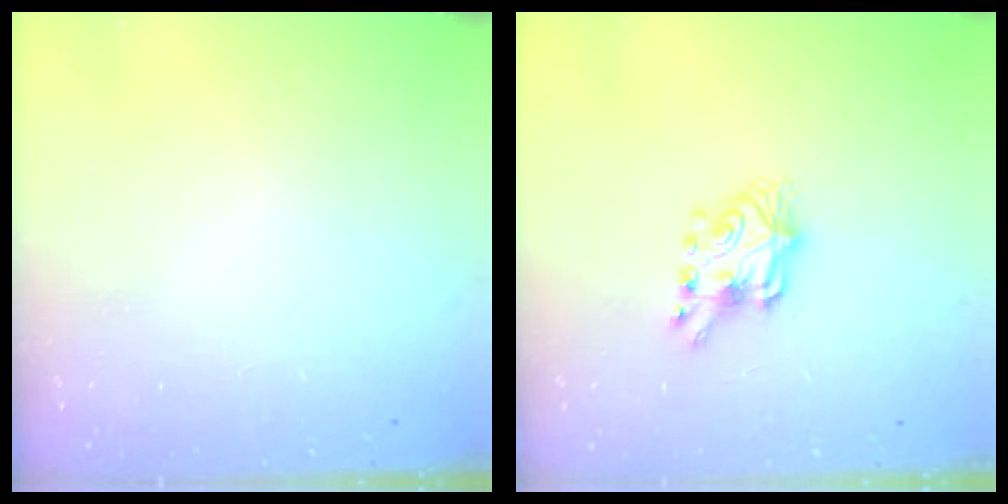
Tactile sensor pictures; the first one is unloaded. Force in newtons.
{"total": 6.9, "press": 6.9, "slide": 0.3}